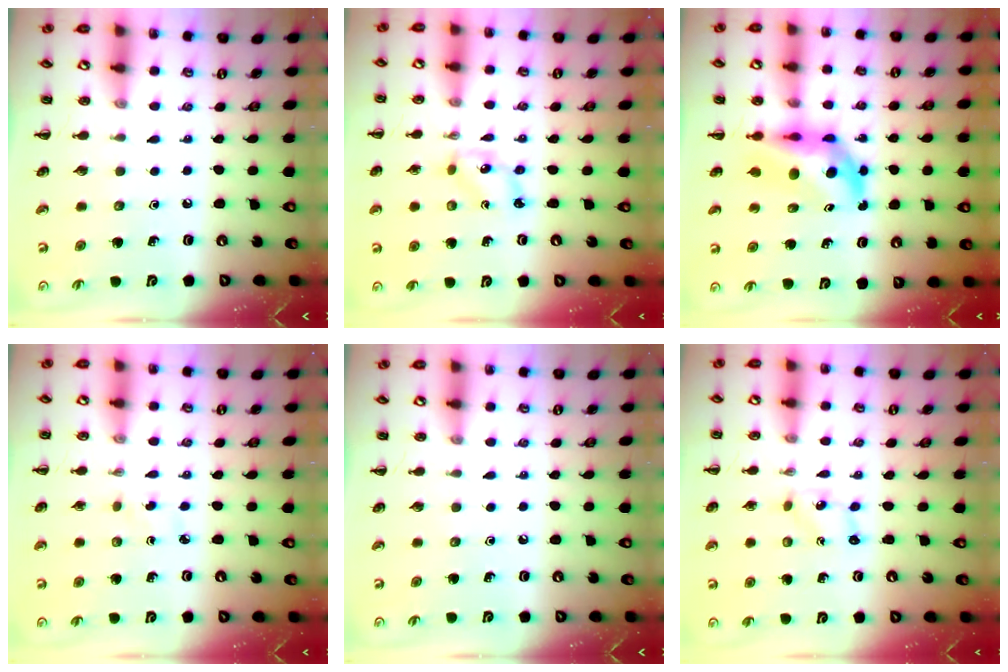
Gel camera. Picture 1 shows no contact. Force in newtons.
{"total": 3.3, "press": 3.2, "slide": 0.8}
{"total": 7.9, "press": 7.8, "slide": 1.6}
{"total": 3.2, "press": 3.1, "slide": 0.8}
{"total": 0.7, "press": 0.6, "slide": 0.4}
{"total": 1.3, "press": 1.2, "slide": 0.5}